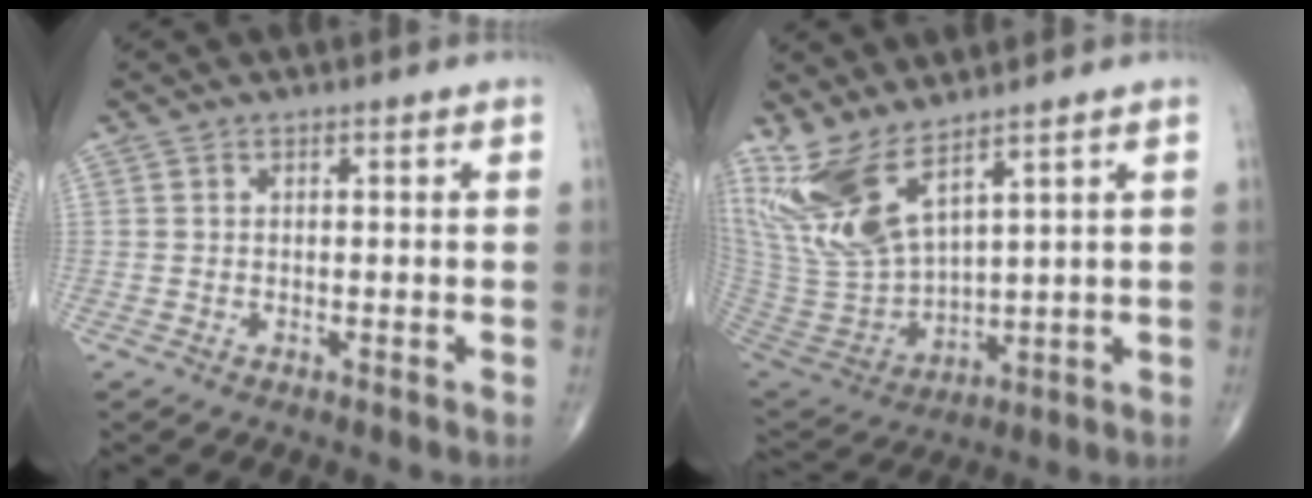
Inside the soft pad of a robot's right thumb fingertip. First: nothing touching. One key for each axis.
{"total": 14.3, "fx": 9.5, "fy": 4.9, "fz": 9.6, "tx": -0.198, "ty": -0.057, "tz": 0.211}